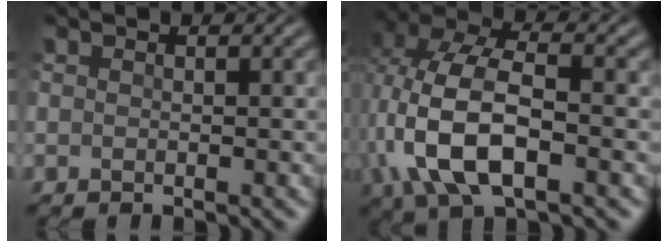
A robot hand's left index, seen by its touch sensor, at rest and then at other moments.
{"total": 9.6, "force": [-1.8, 5.0, 8.1], "torque": [-0.174, 0.007, -0.041]}